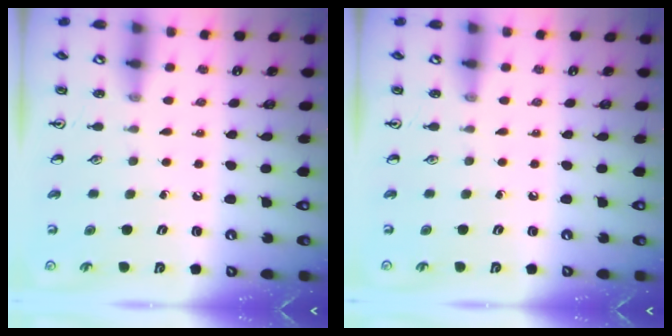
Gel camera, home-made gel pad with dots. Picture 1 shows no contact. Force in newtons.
{"total": 0.0}